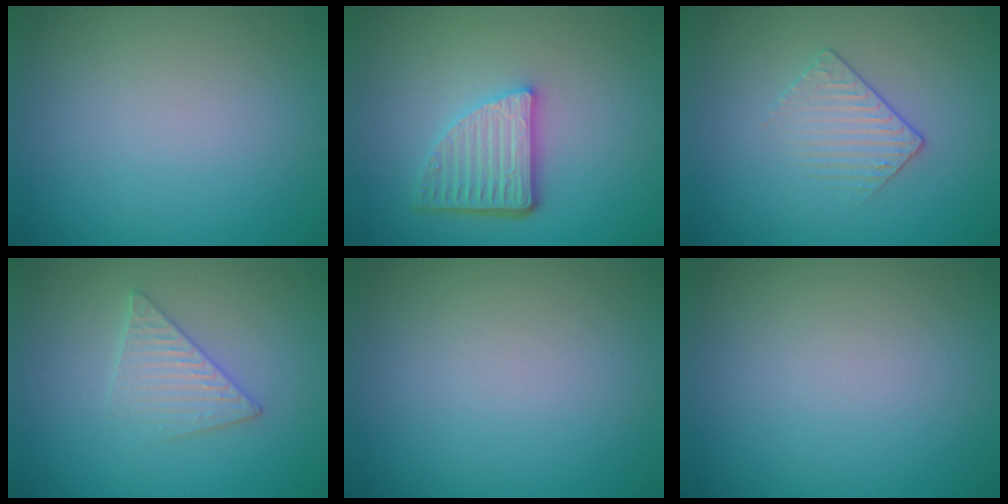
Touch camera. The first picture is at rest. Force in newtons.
{"total": 4.6, "press": 3.4, "slide": 3.1}
{"total": 1.5, "press": 1.0, "slide": 1.1}
{"total": 2.6, "press": 2.6, "slide": 0.3}
{"total": 0.0}
{"total": 0.0}